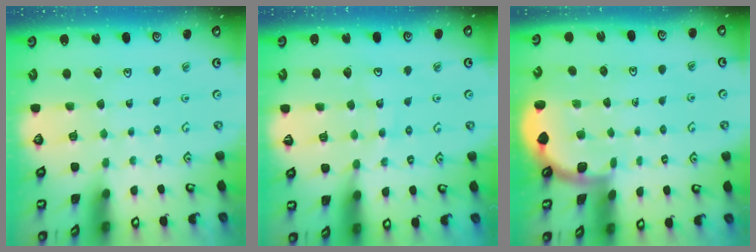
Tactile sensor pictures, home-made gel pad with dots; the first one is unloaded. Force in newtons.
{"total": 8.7, "press": 8.6, "slide": 1.1}
{"total": 1.8, "press": 1.8, "slide": 0.1}